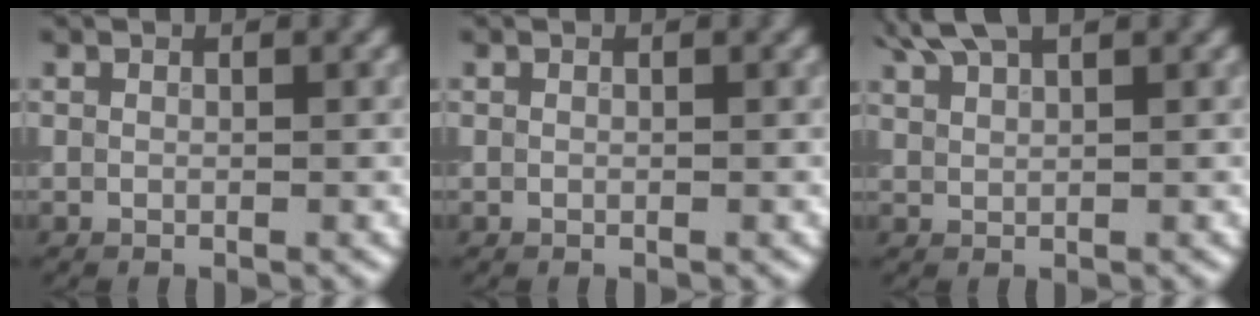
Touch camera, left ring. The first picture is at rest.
{"total": 0.0}
{"total": 3.5, "force": [2.9, 0.8, 1.9], "torque": [-0.034, 0.009, 0.051]}